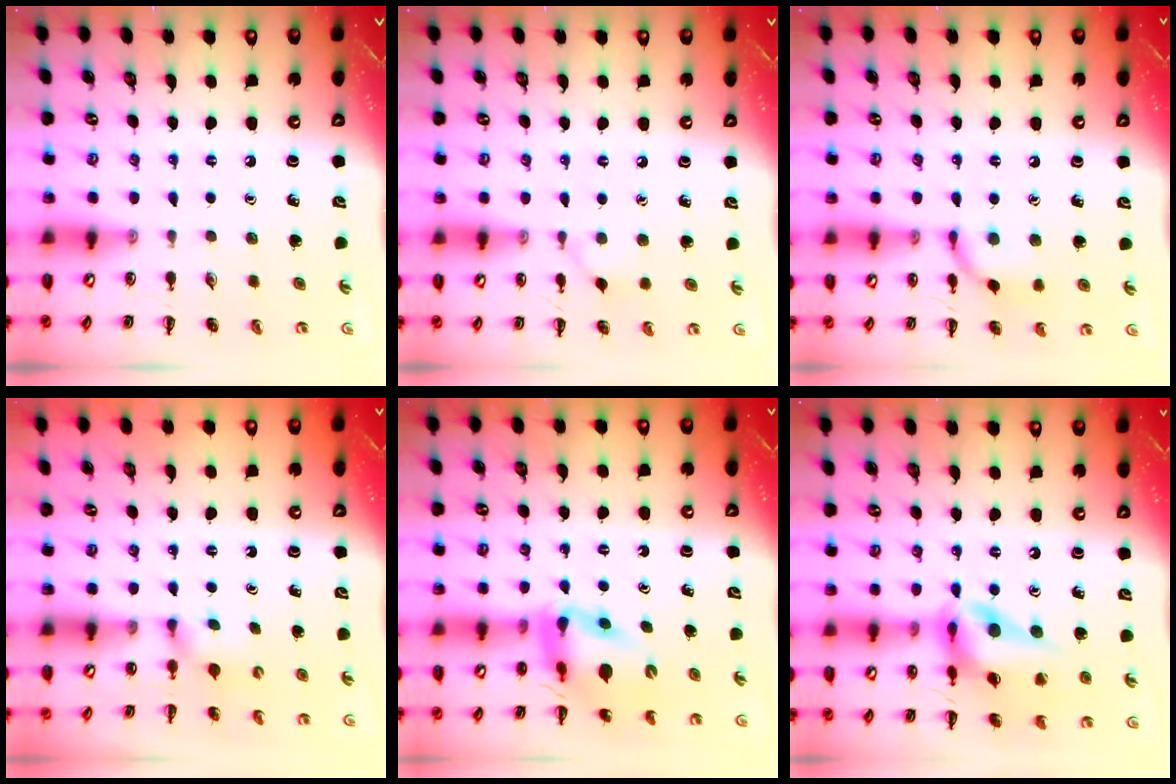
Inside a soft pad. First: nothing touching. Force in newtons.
{"total": 5.1, "press": 4.8, "slide": 1.8}
{"total": 9.6, "press": 9.6, "slide": 0.4}
{"total": 2.9, "press": 2.7, "slide": 1.1}
{"total": 10.0, "press": 9.6, "slide": 2.9}
{"total": 16.0, "press": 15.8, "slide": 2.1}